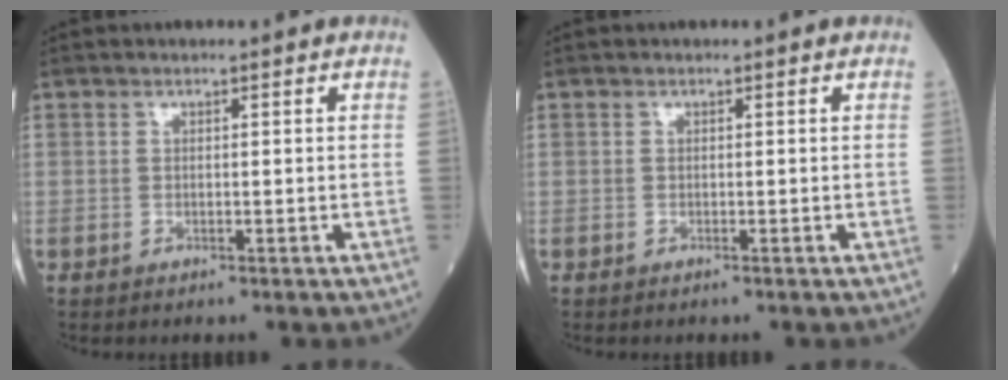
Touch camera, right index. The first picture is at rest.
{"total": 0.0}